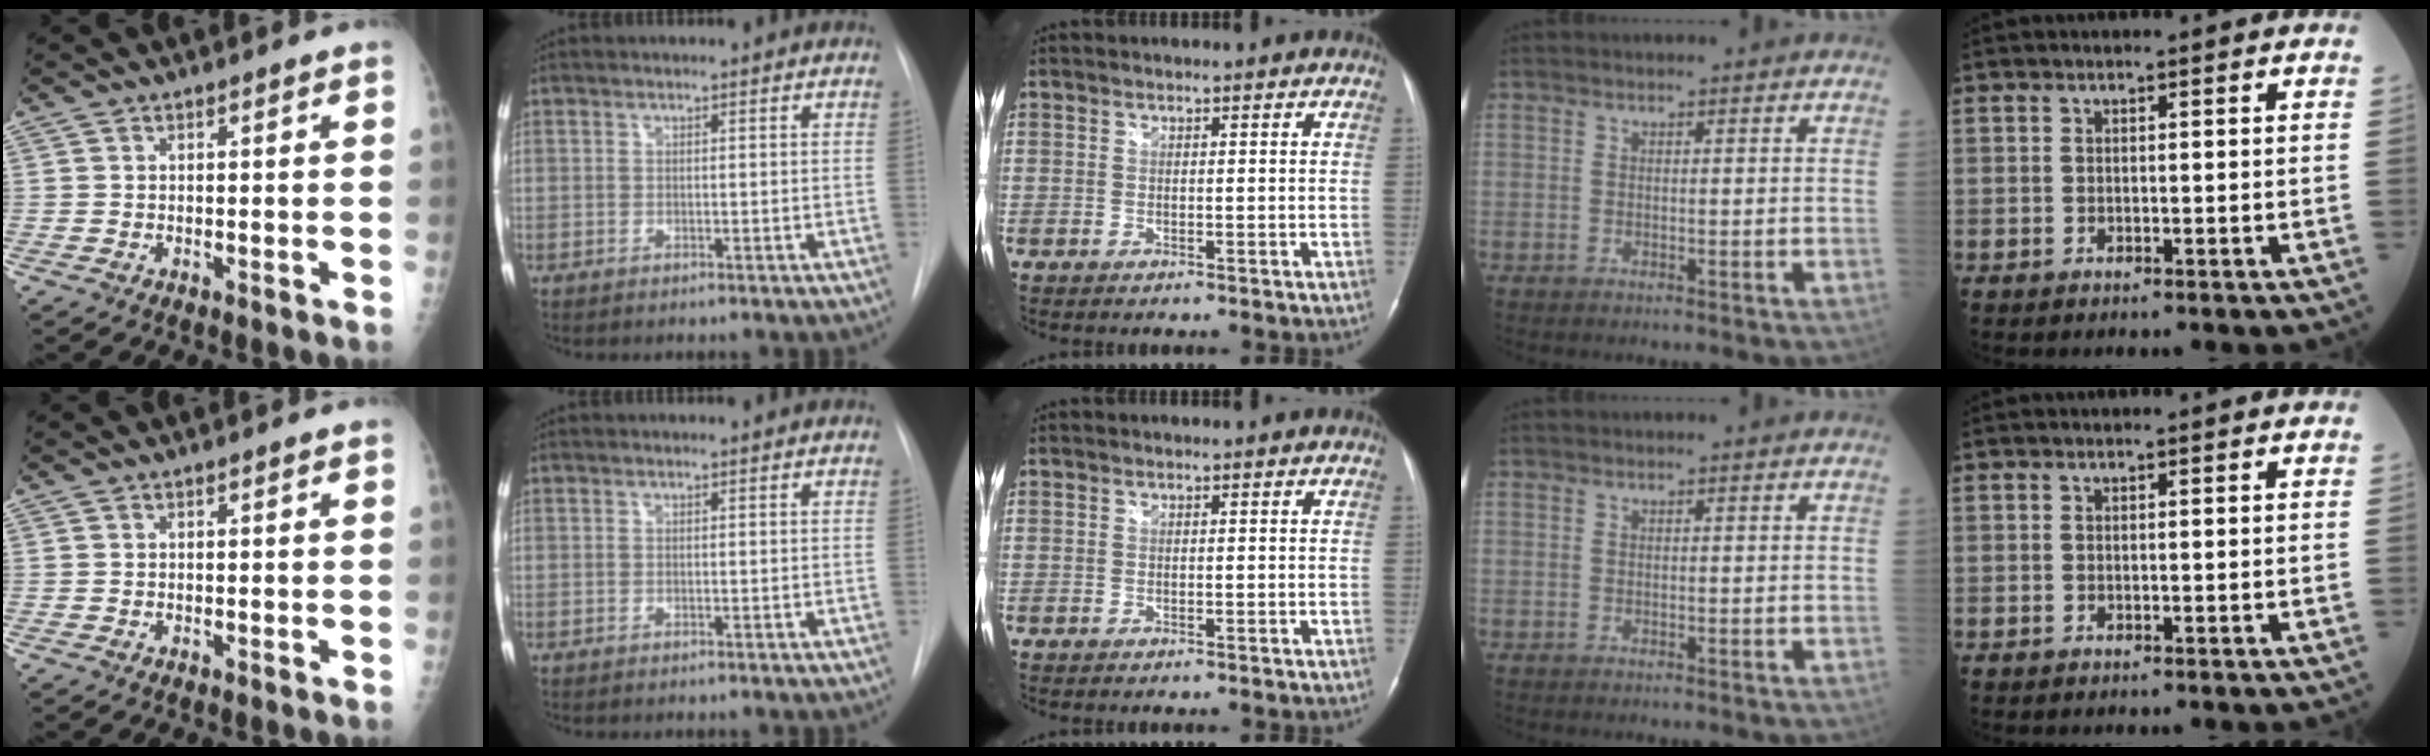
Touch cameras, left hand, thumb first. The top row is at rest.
{}